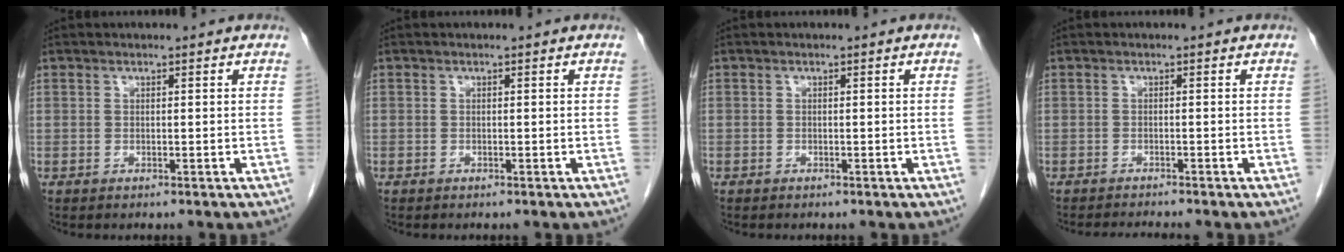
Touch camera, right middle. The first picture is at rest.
{"total": 0.0}
{"total": 0.0}
{"total": 2.7, "force": [-2.5, -0.8, 0.6], "torque": [-0.012, -0.013, -0.038]}